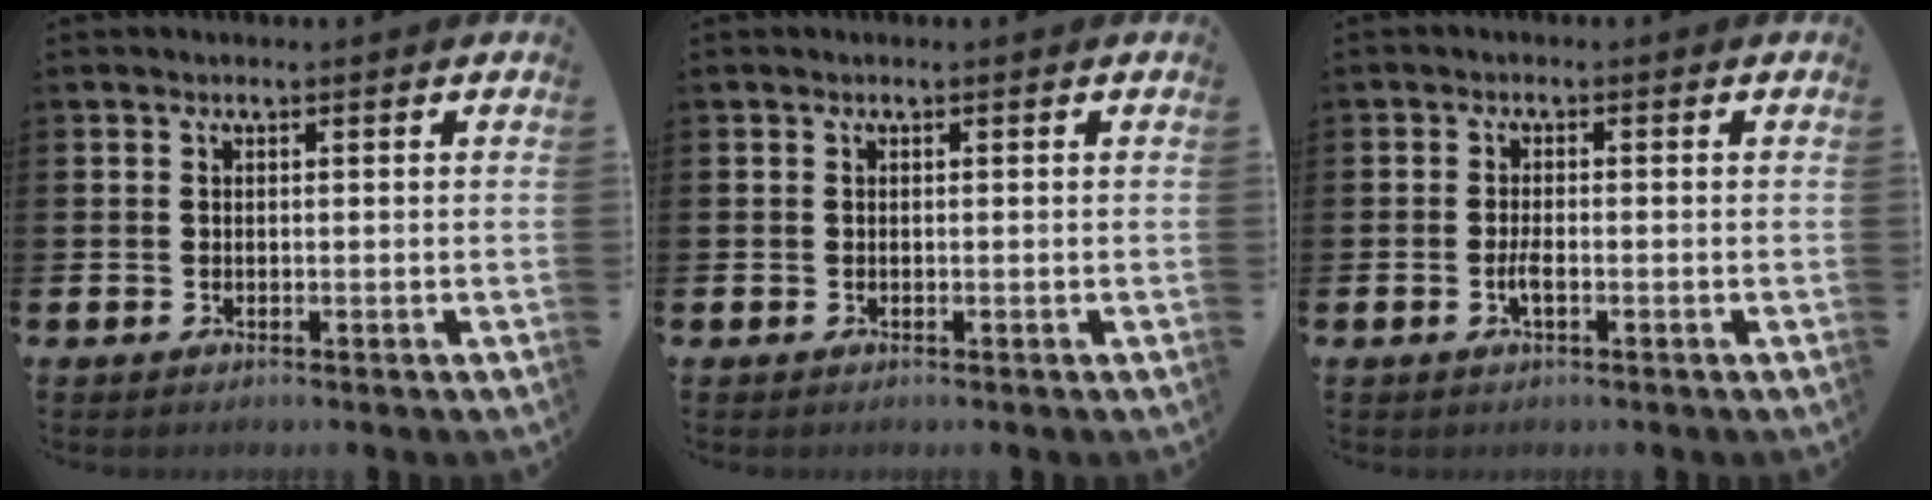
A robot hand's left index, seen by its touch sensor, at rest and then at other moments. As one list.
[{"total": 0.0}, {"total": 2.0, "force": [-0.7, 0.6, 1.8], "torque": [-0.039, 0.004, -0.011]}]